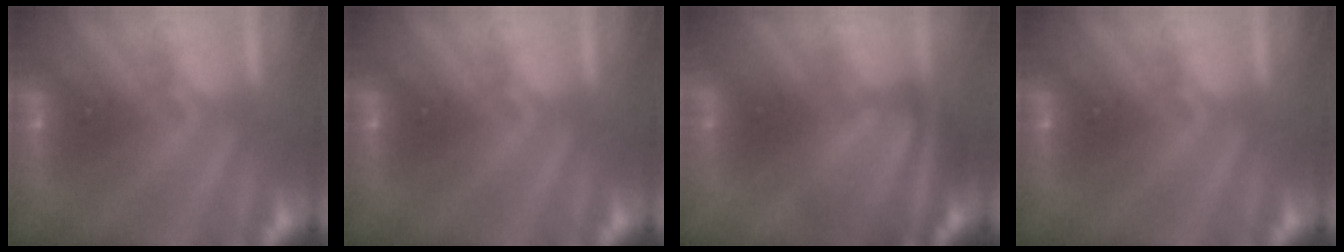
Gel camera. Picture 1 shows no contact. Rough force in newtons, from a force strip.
{"total": 0.0}
{"total": 8.5}
{"total": 0.0}